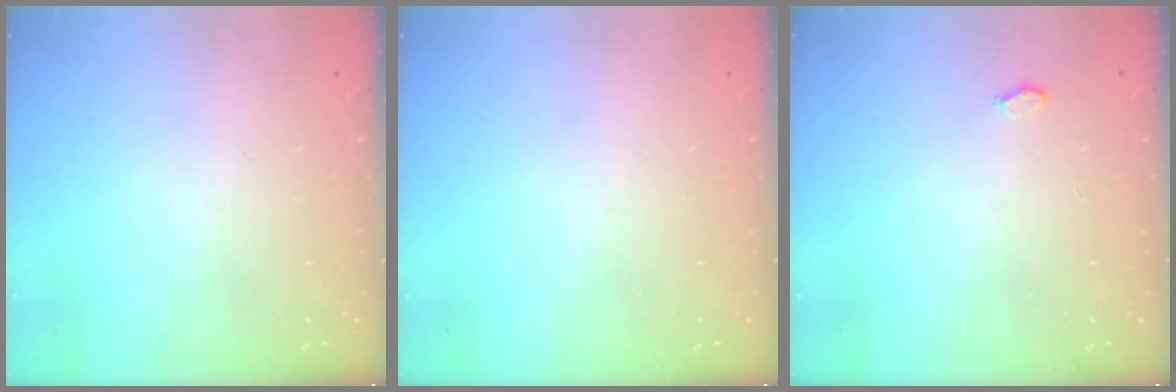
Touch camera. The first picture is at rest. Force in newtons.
{"total": 0.0}
{"total": 3.5, "press": 3.4, "slide": 0.5}